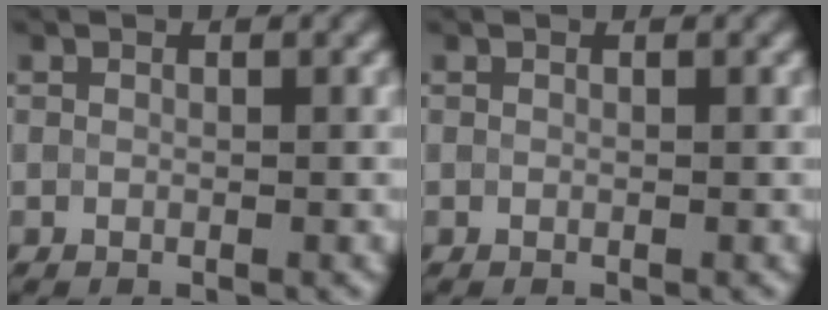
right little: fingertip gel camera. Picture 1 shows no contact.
{"total": 0.0}